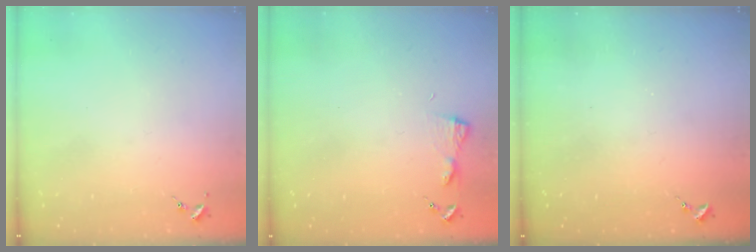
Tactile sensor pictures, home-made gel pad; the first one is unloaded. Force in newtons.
{"total": 4.2, "press": 4.2, "slide": 0.5}
{"total": 0.0}